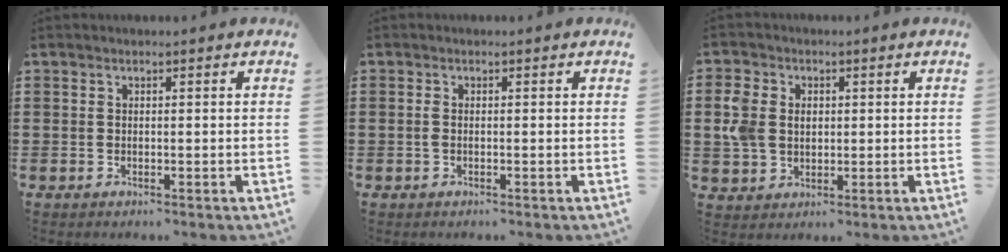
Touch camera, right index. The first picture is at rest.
{"total": 0.9, "force": [-0.3, 0.3, 0.8], "torque": [-0.024, -0.005, -0.006]}
{"total": 5.3, "force": [0.7, 4.4, 3.0], "torque": [-0.090, 0.008, 0.005]}